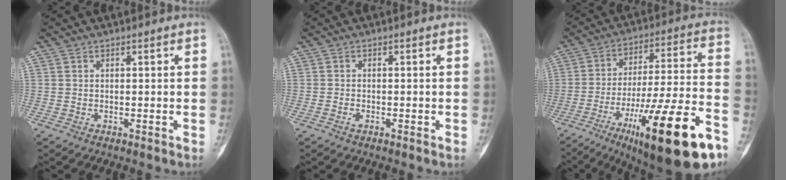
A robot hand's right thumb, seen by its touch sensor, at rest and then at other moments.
{"total": 0.7, "force": [-0.4, 0.4, 0.3], "torque": [-0.009, 0.001, -0.010]}
{"total": 25.8, "force": [-13.2, 5.2, 21.6], "torque": [-0.316, 0.053, -0.201]}